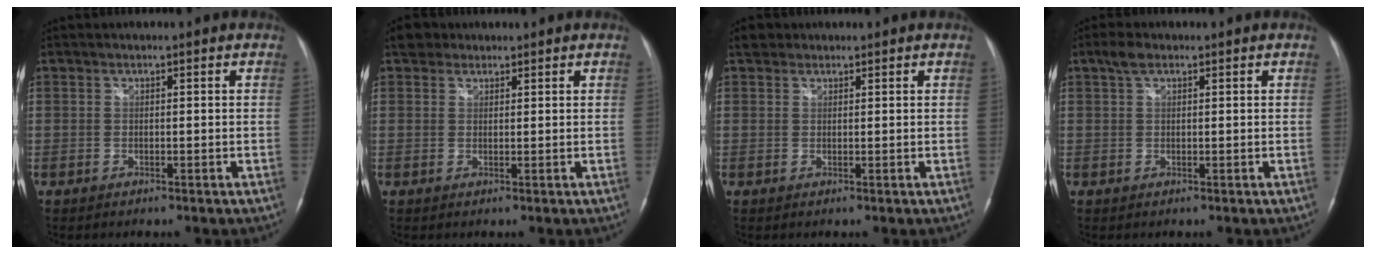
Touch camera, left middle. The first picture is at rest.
{"total": 2.5, "force": [1.8, 1.7, 0.3], "torque": [-0.009, 0.016, 0.030]}
{"total": 1.8, "force": [1.3, 1.2, 0.2], "torque": [-0.006, 0.017, 0.020]}
{"total": 2.1, "force": [1.3, 1.0, 1.3], "torque": [-0.031, 0.014, 0.026]}